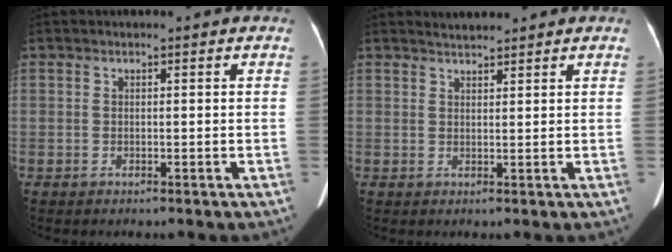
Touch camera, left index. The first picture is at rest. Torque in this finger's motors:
{"motor_torque": [-0.08, -0.04, -0.01, -0.01]}